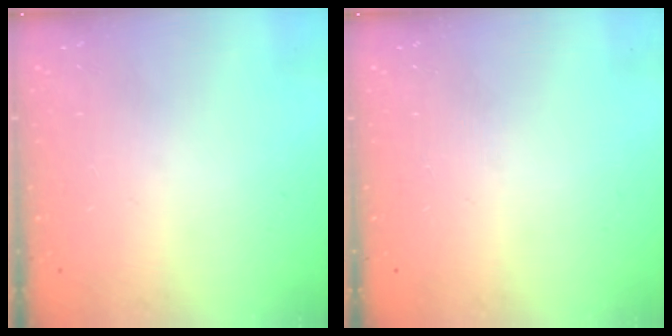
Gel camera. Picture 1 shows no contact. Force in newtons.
{"total": 0.0}